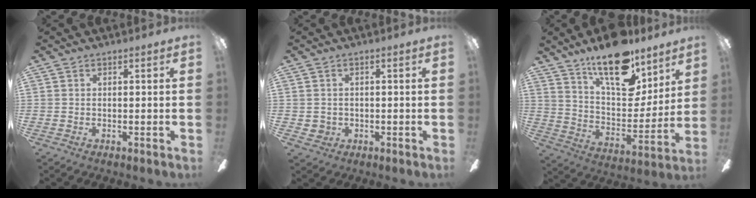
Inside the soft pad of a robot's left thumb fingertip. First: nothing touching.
{"total": 2.1, "force": [-0.2, 2.0, 0.5], "torque": [-0.010, 0.003, -0.005]}
{"total": 19.4, "force": [14.2, 8.0, 10.6], "torque": [-0.171, -0.089, 0.245]}